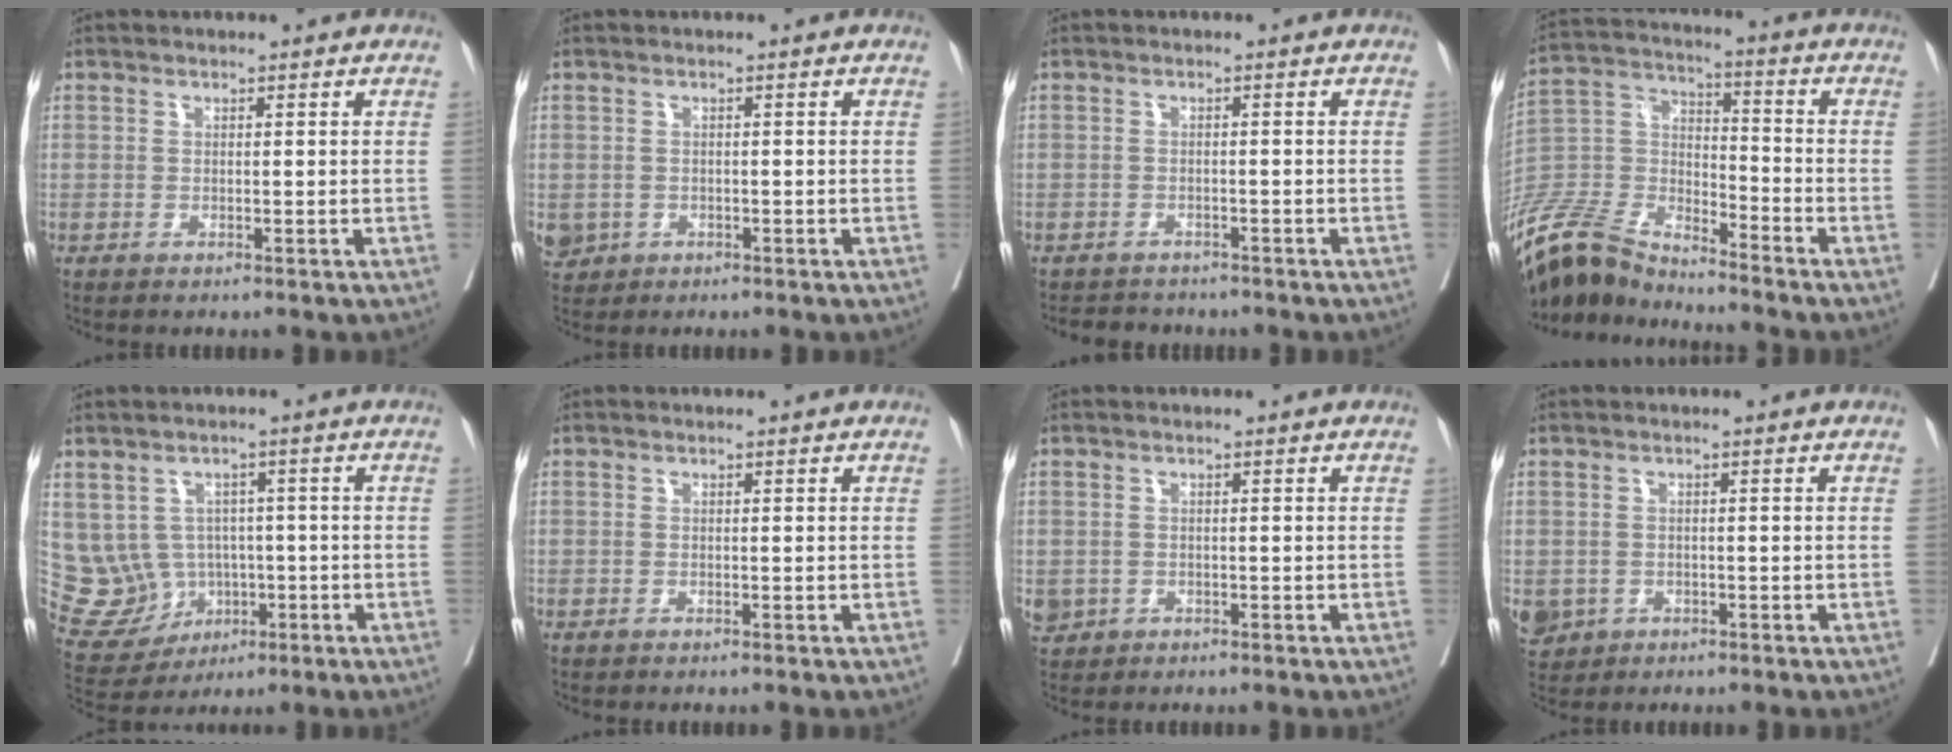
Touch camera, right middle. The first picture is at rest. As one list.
[{"total": 4.4, "force": [-1.8, 3.8, 1.2], "torque": [-0.031, -0.001, -0.023]}, {"total": 4.2, "force": [-3.9, 1.6, 0.4], "torque": [-0.005, -0.004, -0.056]}, {"total": 15.4, "force": [-14.4, 2.7, 4.6], "torque": [-0.095, 0.015, -0.279]}, {"total": 9.8, "force": [-0.7, 9.4, 2.6], "torque": [-0.071, 0.032, 0.016]}, {"total": 0.0}, {"total": 2.5, "force": [-0.8, 2.2, 0.8], "torque": [-0.016, 0.001, -0.005]}, {"total": 6.9, "force": [-2.7, 5.9, 2.2], "torque": [-0.064, -0.002, -0.037]}]